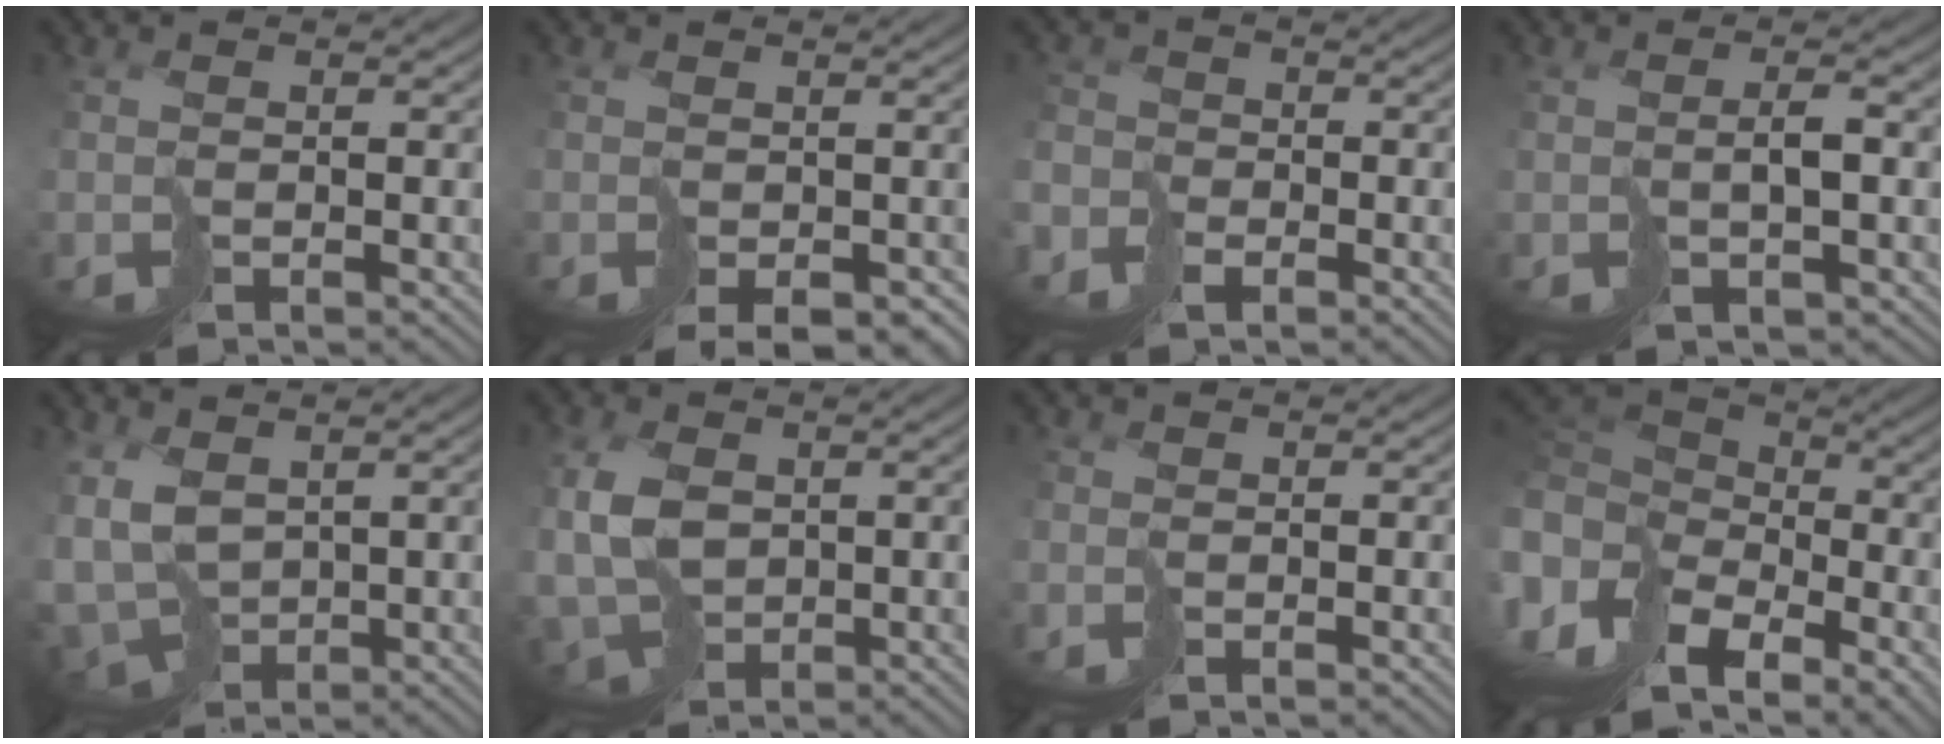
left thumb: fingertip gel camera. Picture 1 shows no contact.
{"total": 4.3, "force": [-1.7, 3.0, 2.7], "torque": [-0.048, -0.020, -0.007]}
{"total": 3.9, "force": [-2.7, 2.6, 1.0], "torque": [-0.016, -0.003, -0.062]}
{"total": 2.4, "force": [0.3, 1.1, 2.1], "torque": [-0.044, 0.002, 0.015]}
{"total": 7.7, "force": [-0.3, 5.3, 5.7], "torque": [-0.152, -0.029, 0.005]}
{"total": 7.2, "force": [0.4, 5.0, 5.2], "torque": [-0.141, -0.004, 0.005]}
{"total": 0.7, "force": [-0.2, -0.1, -0.7], "torque": [0.021, 0.001, -0.009]}
{"total": 12.6, "force": [-3.0, 8.1, 9.1], "torque": [-0.249, -0.018, -0.033]}